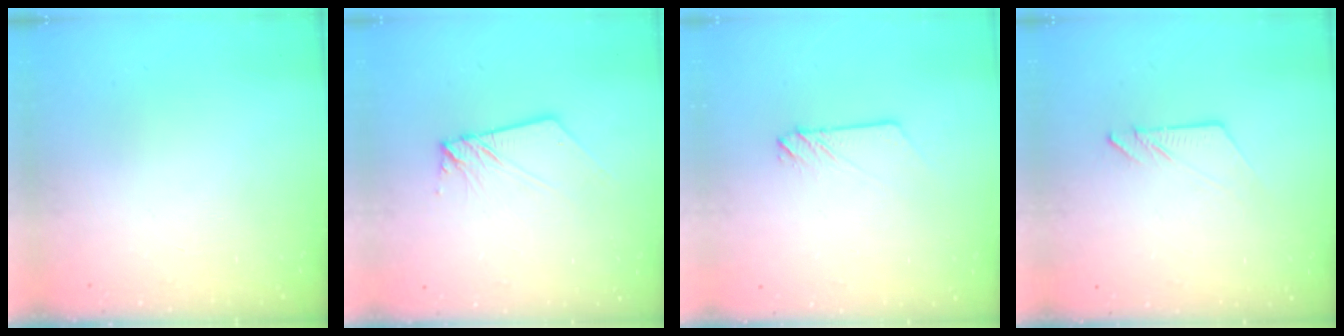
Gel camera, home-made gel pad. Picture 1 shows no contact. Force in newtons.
{"total": 6.4, "press": 6.3, "slide": 0.8}
{"total": 2.1, "press": 2.1, "slide": 0.1}
{"total": 6.0, "press": 6.0, "slide": 0.1}